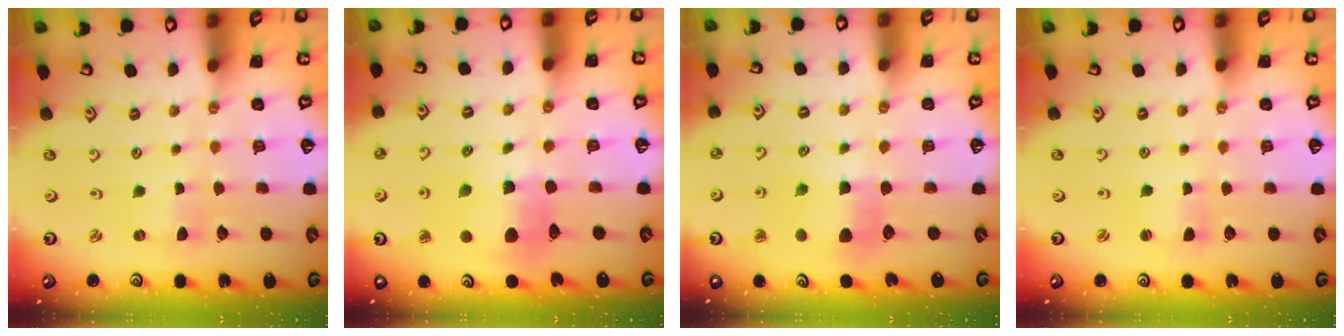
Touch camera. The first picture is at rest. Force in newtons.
{"total": 10.5, "press": 10.5, "slide": 0.9}
{"total": 7.2, "press": 7.2, "slide": 0.6}
{"total": 1.2, "press": 1.2, "slide": 0.3}